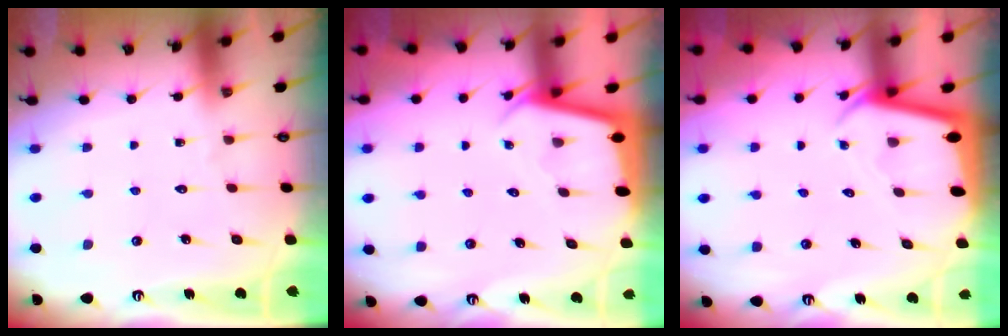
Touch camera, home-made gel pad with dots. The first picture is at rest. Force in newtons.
{"total": 2.5, "press": 2.5, "slide": 0.1}
{"total": 2.0, "press": 2.0, "slide": 0.1}